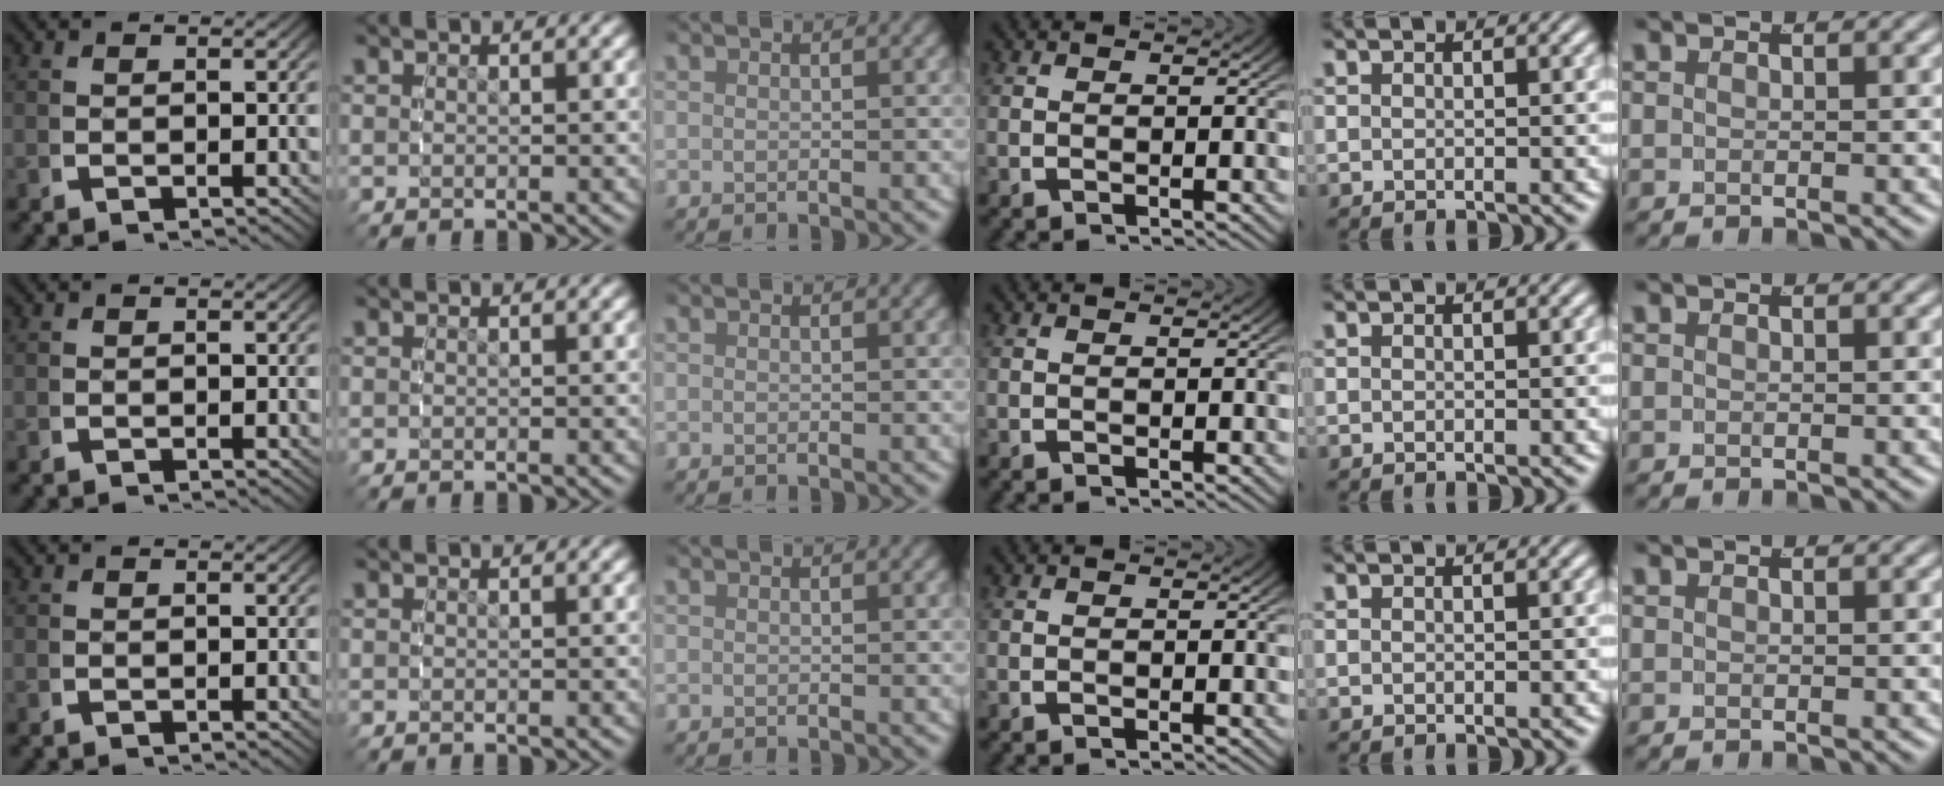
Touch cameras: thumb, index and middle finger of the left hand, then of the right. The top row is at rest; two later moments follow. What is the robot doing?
{"motion": "reach", "object": "pen bag"}